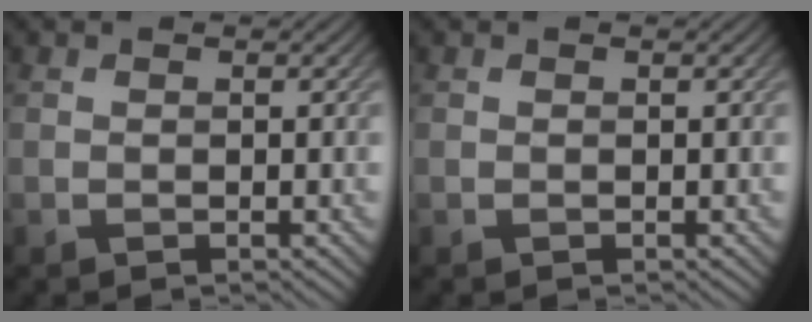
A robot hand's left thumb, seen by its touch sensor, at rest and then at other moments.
{"total": 0.0}